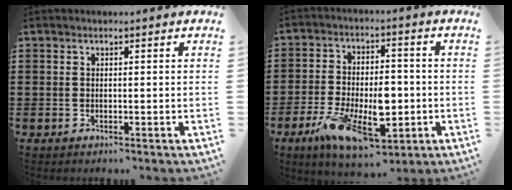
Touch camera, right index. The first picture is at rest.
{"total": 13.0, "force": [-4.6, 6.2, 10.5], "torque": [-0.178, 0.006, -0.076]}